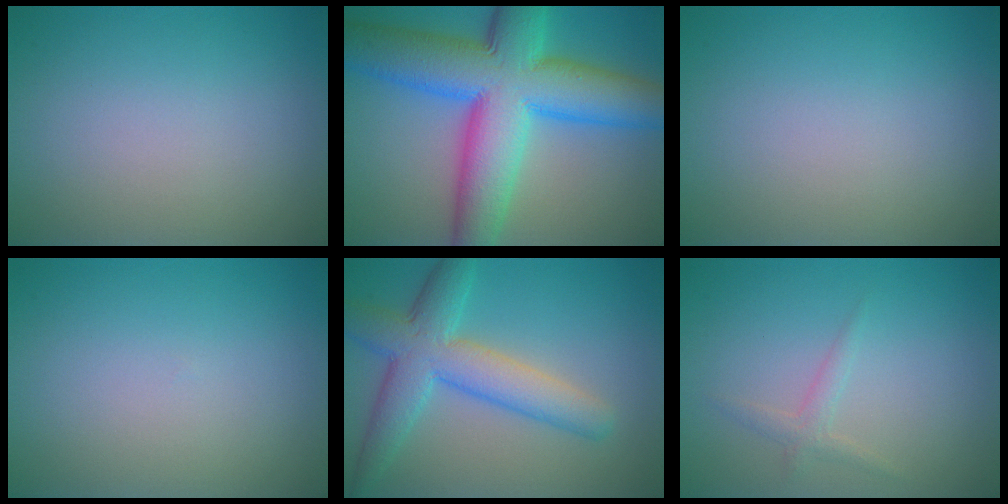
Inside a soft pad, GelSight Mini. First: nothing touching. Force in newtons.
{"total": 13.9, "press": 13.9, "slide": 0.0}
{"total": 0.0}
{"total": 0.0}
{"total": 6.5, "press": 6.5, "slide": 0.2}
{"total": 1.3, "press": 1.3, "slide": 0.0}